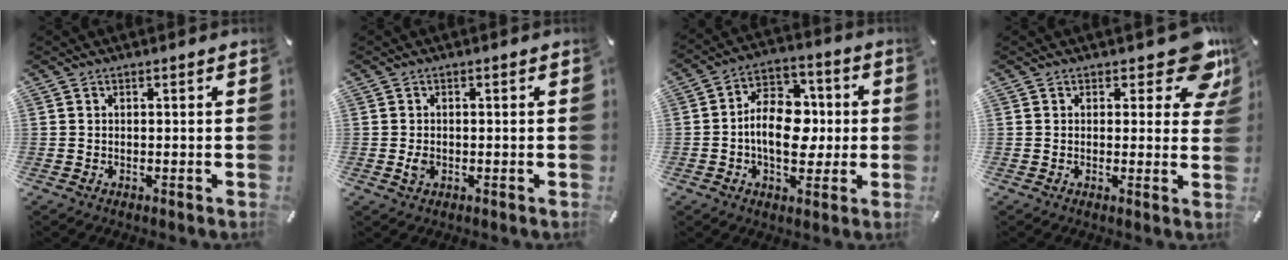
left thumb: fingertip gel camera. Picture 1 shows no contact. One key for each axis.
{"total": 1.9, "fx": -0.3, "fy": 1.3, "fz": 1.3, "tx": -0.024, "ty": -0.004, "tz": -0.009}
{"total": 13.7, "fx": -1.4, "fy": 9.4, "fz": 9.9, "tx": -0.168, "ty": 0.013, "tz": -0.022}
{"total": 9.7, "fx": 6.1, "fy": 4.4, "fz": 6.2, "tx": -0.061, "ty": -0.040, "tz": 0.102}